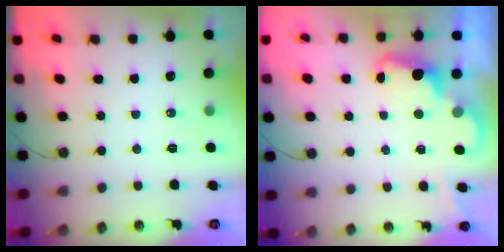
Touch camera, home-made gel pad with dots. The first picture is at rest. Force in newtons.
{"total": 2.3, "press": 2.3, "slide": 0.5}